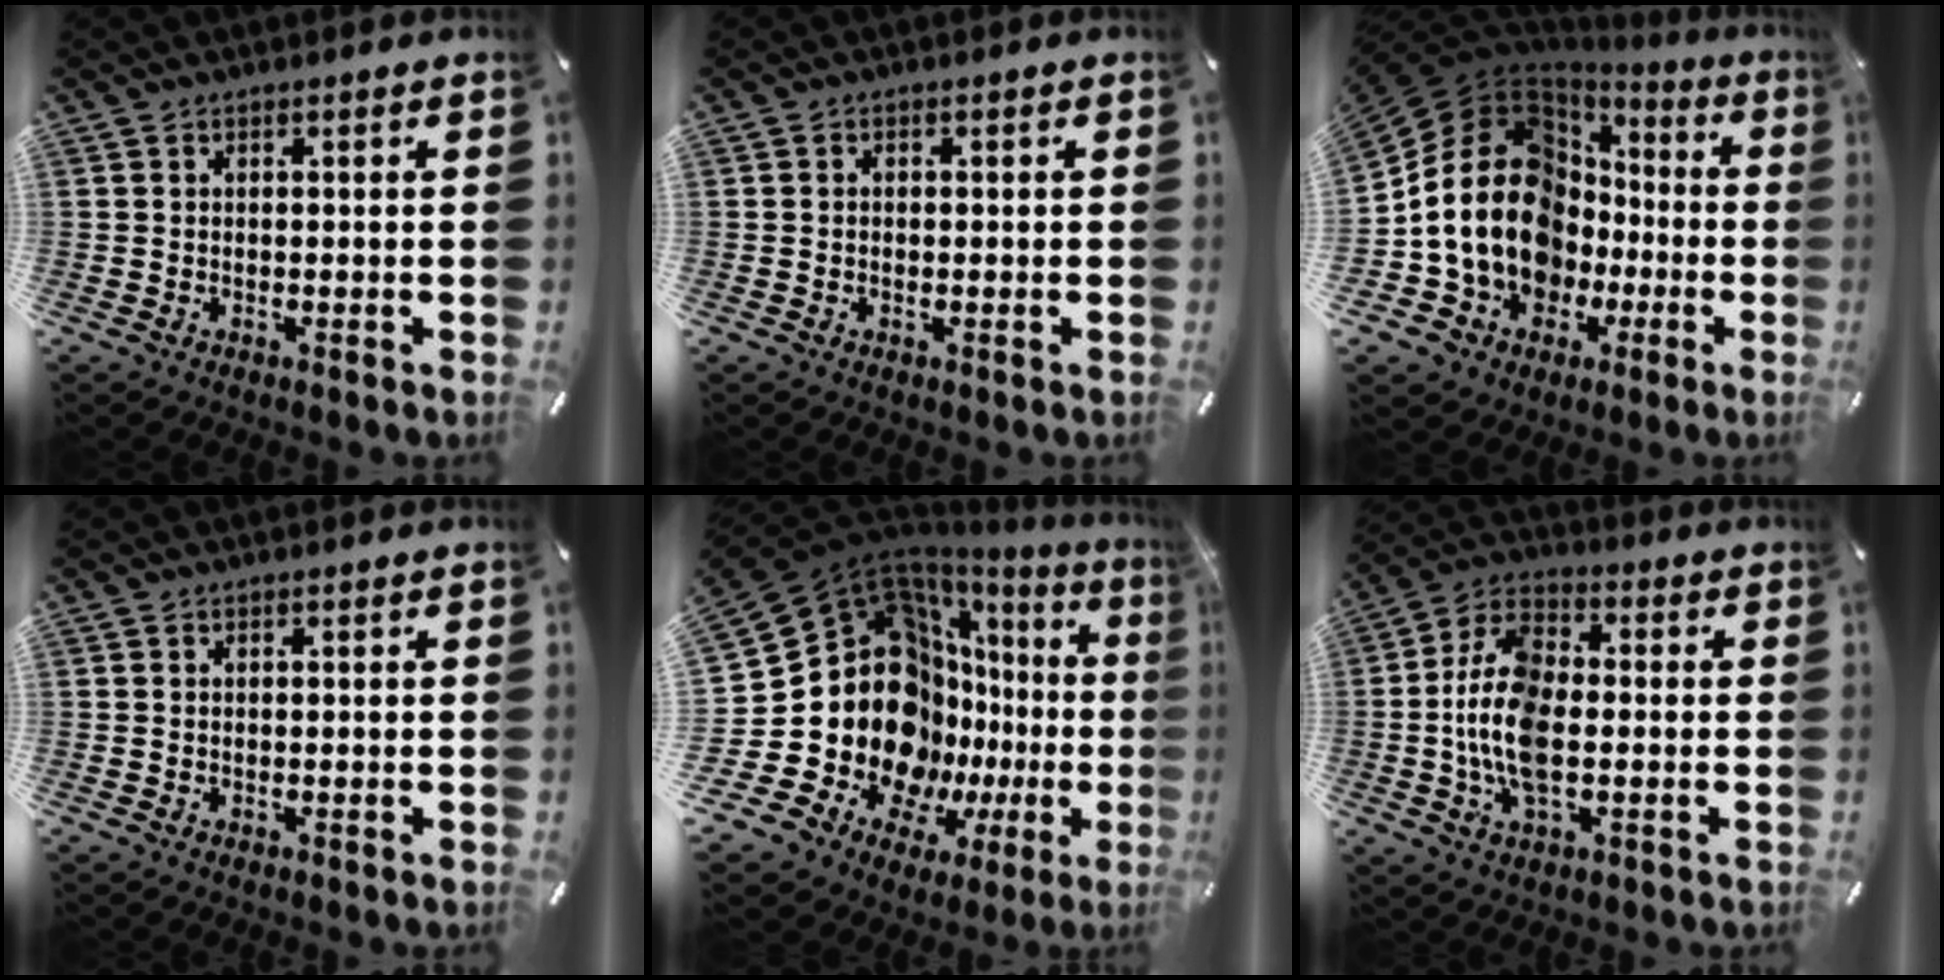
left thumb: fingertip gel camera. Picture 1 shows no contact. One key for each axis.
{"total": 0.9, "fx": -0.2, "fy": 0.7, "fz": 0.5, "tx": -0.010, "ty": 0.004, "tz": -0.005}
{"total": 20.8, "fx": -1.0, "fy": 17.0, "fz": 12.0, "tx": -0.256, "ty": -0.006, "tz": -0.003}
{"total": 0.0}
{"total": 28.4, "fx": 1.0, "fy": 19.5, "fz": 20.6, "tx": -0.380, "ty": -0.083, "tz": 0.062}
{"total": 14.0, "fx": -1.8, "fy": 8.0, "fz": 11.3, "tx": -0.245, "ty": 0.003, "tz": -0.032}